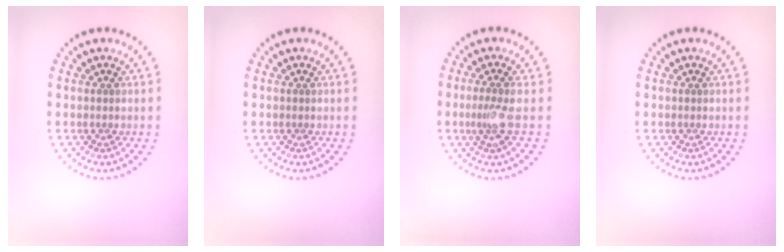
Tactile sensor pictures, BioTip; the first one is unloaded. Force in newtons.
{"total": 0.0}
{"total": 2.1, "press": 1.6, "slide": 1.4}
{"total": 0.0}